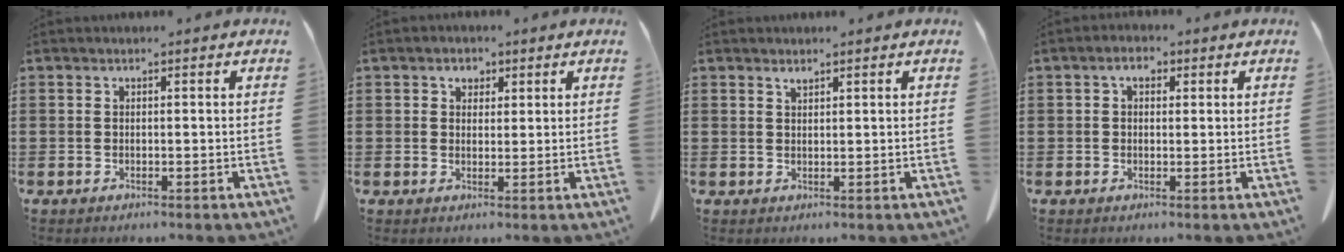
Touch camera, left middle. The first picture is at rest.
{"total": 2.1, "force": [1.3, 1.5, 0.8], "torque": [-0.013, 0.003, 0.021]}
{"total": 1.1, "force": [1.0, 0.1, 0.5], "torque": [-0.013, -0.004, 0.020]}
{"total": 2.4, "force": [1.1, 1.3, 1.7], "torque": [-0.038, 0.006, 0.019]}